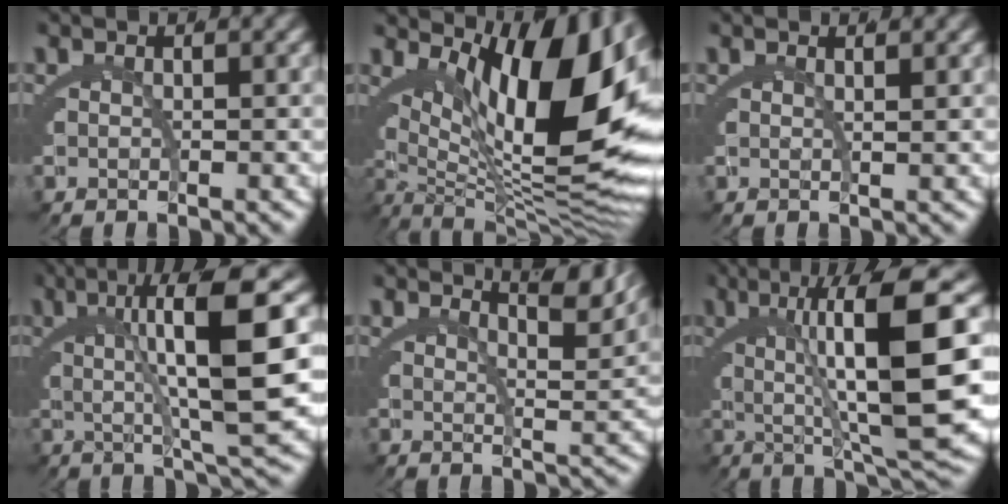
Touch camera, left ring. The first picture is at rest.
{"total": 17.7, "force": [2.6, 8.0, 15.6], "torque": [-0.211, 0.001, 0.049]}
{"total": 1.2, "force": [0.9, -0.6, 0.6], "torque": [-0.005, -0.001, 0.017]}
{"total": 10.6, "force": [2.9, 1.6, 10.1], "torque": [-0.142, 0.017, 0.044]}
{"total": 4.6, "force": [3.7, -0.4, 2.8], "torque": [-0.026, -0.006, 0.061]}
{"total": 13.0, "force": [2.9, 2.3, 12.5], "torque": [-0.166, 0.021, 0.046]}